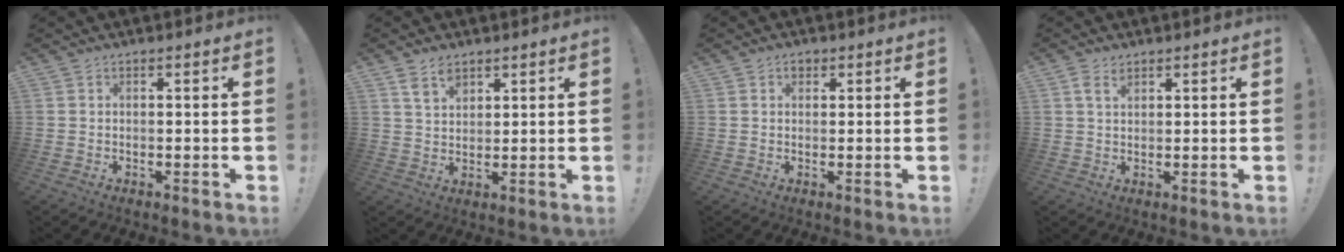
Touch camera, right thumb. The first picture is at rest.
{"total": 5.5, "force": [3.7, 3.1, 2.6], "torque": [-0.035, -0.021, 0.067]}
{"total": 1.6, "force": [0.7, 1.3, 0.7], "torque": [-0.003, 0.000, 0.011]}
{"total": 3.0, "force": [1.9, 1.4, 1.8], "torque": [-0.030, -0.008, 0.034]}